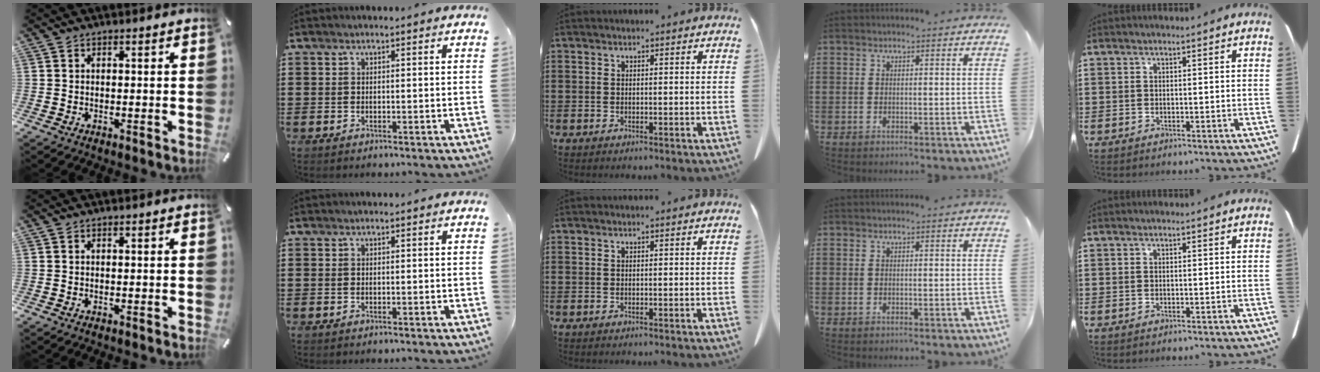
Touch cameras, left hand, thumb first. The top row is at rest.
{}